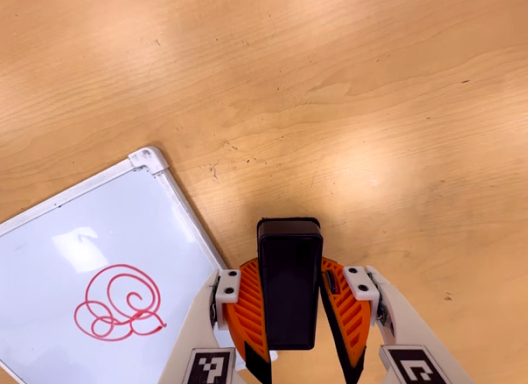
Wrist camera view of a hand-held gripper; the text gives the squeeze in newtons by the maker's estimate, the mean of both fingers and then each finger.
{"total": 8.0, "left": 6.8, "right": 9.3}